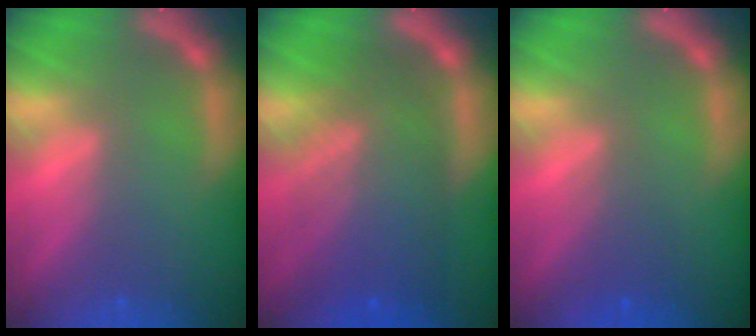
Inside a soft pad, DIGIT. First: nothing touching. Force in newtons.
{"total": 9.1}
{"total": 2.0}